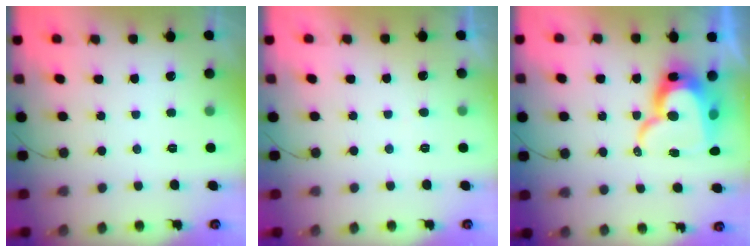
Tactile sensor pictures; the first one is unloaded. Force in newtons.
{"total": 3.7, "press": 3.7, "slide": 0.3}
{"total": 17.9, "press": 17.8, "slide": 1.8}